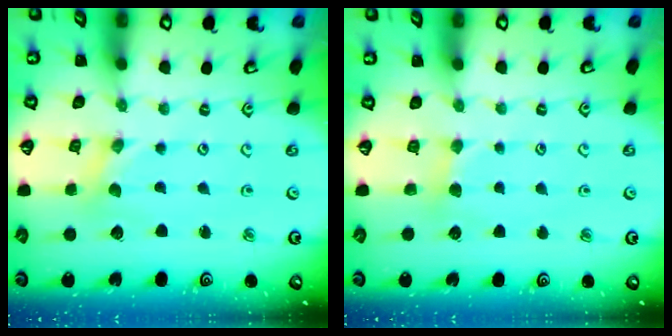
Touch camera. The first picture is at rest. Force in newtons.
{"total": 3.3, "press": 3.3, "slide": 0.5}